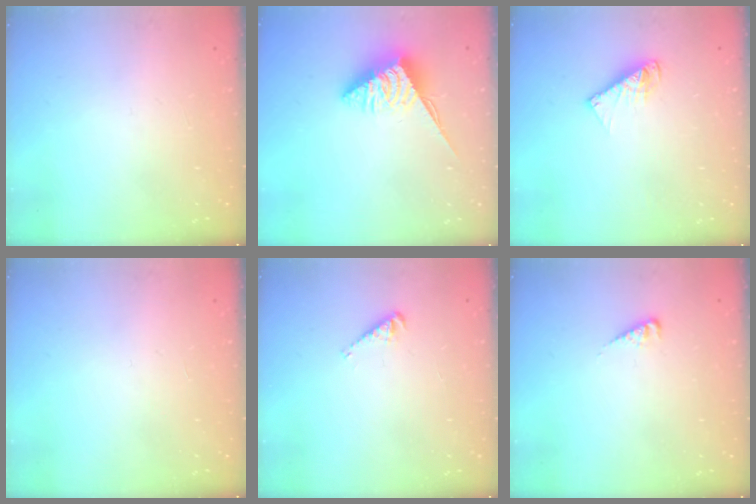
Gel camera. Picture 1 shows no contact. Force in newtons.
{"total": 5.9, "press": 5.9, "slide": 0.1}
{"total": 7.1, "press": 7.1, "slide": 0.6}
{"total": 0.0}
{"total": 2.9, "press": 2.9, "slide": 0.3}
{"total": 2.6, "press": 2.6, "slide": 0.5}